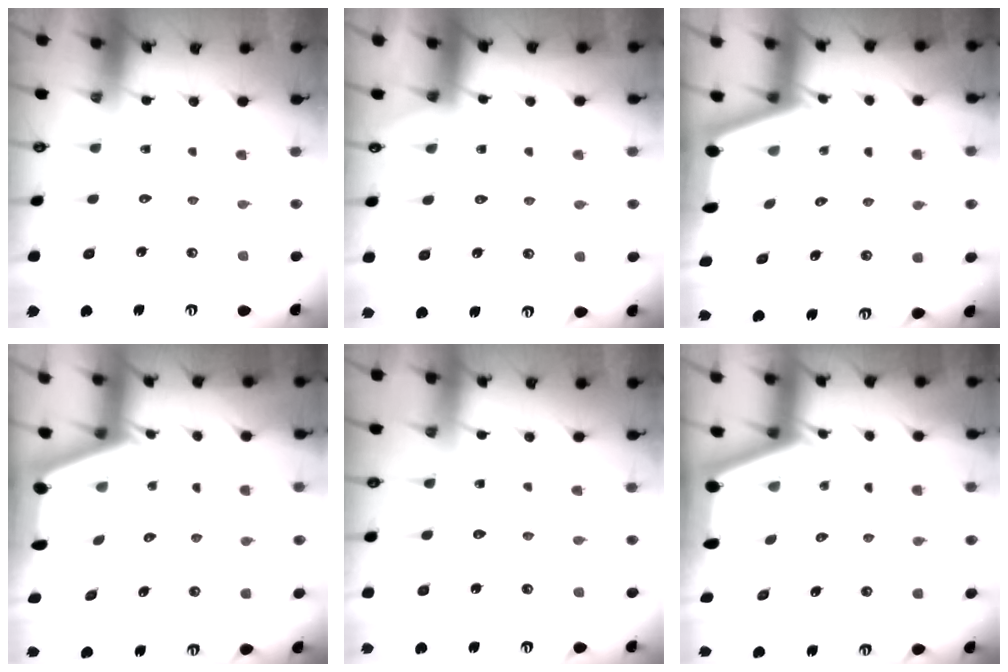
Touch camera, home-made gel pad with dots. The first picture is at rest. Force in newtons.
{"total": 3.4, "press": 3.4, "slide": 0.5}
{"total": 2.1, "press": 2.1, "slide": 0.4}
{"total": 2.4, "press": 2.3, "slide": 0.3}
{"total": 3.9, "press": 3.9, "slide": 0.5}
{"total": 2.4, "press": 2.4, "slide": 0.3}